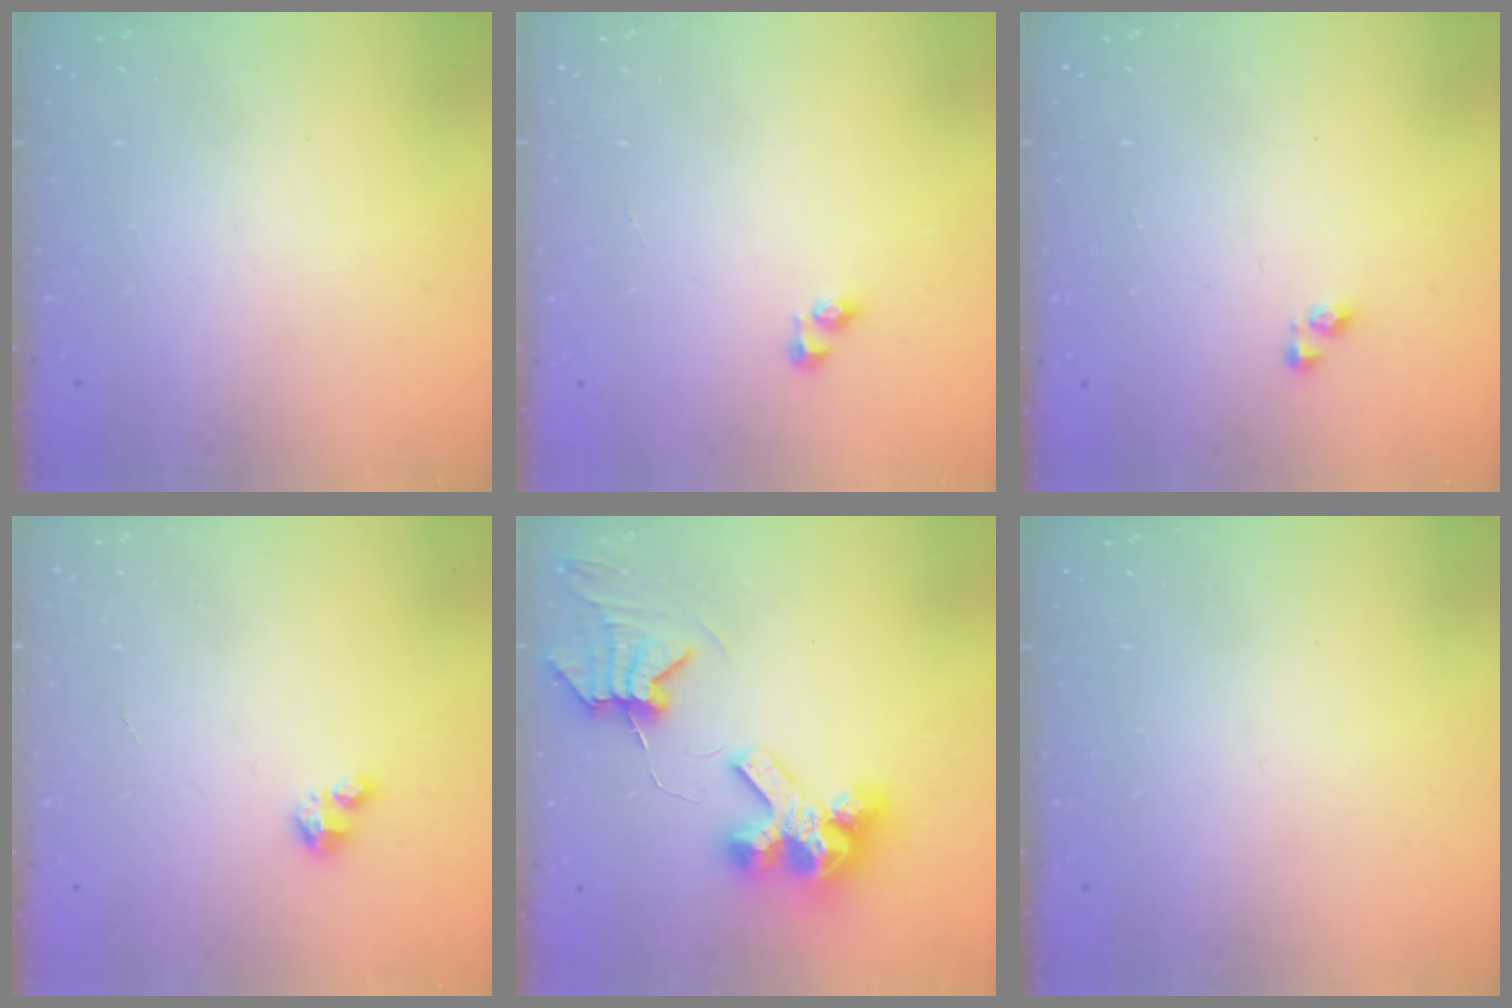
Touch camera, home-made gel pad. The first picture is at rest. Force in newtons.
{"total": 2.0, "press": 2.0, "slide": 0.3}
{"total": 3.7, "press": 3.7, "slide": 0.5}
{"total": 1.9, "press": 1.9, "slide": 0.1}
{"total": 9.1, "press": 9.0, "slide": 1.3}
{"total": 0.0}